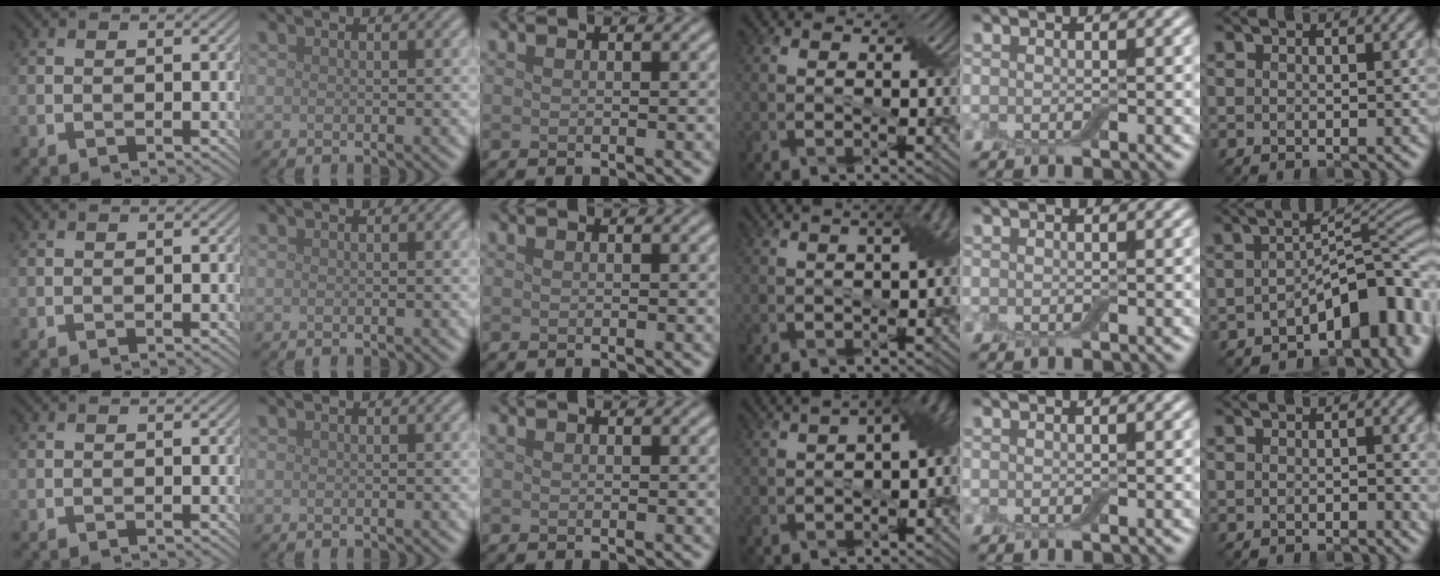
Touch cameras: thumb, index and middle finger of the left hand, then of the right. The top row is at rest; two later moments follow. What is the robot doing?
{"motion": "pour", "object": "bottle"}